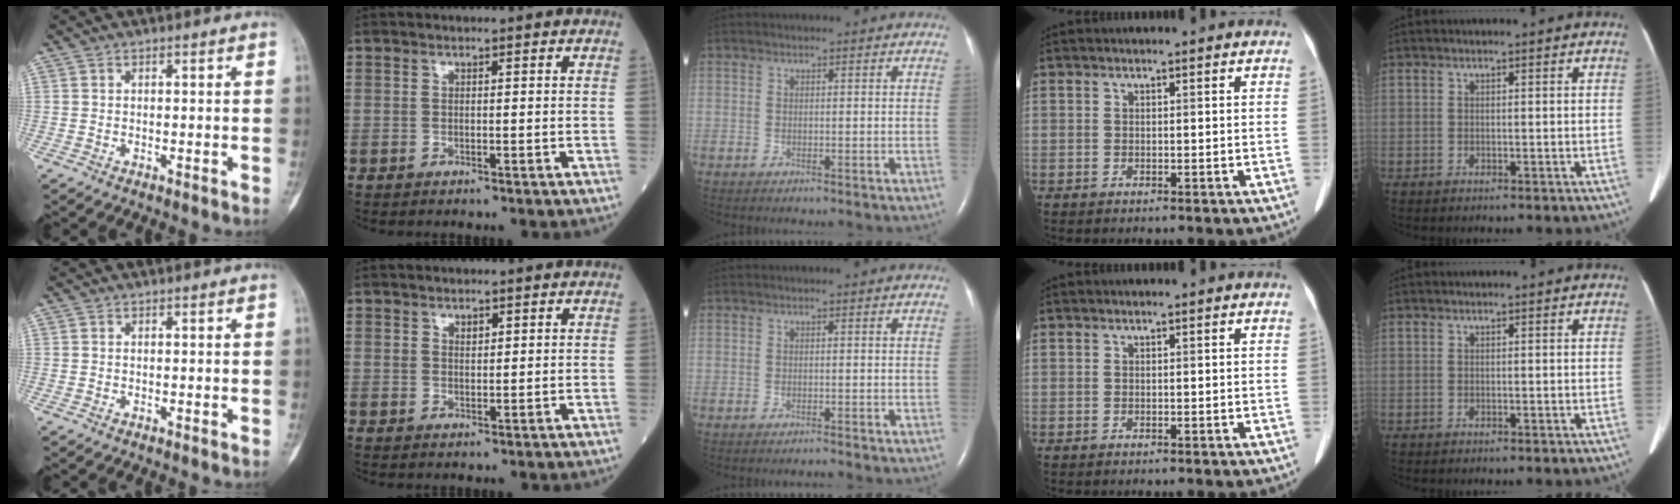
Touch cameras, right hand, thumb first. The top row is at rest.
{"index": {"total": 1.2, "force": [0.8, 0.6, 0.7], "torque": [-0.011, 0.000, 0.016]}, "middle": {"total": 0.6, "force": [-0.6, -0.1, 0.1], "torque": [-0.005, -0.002, -0.007]}}